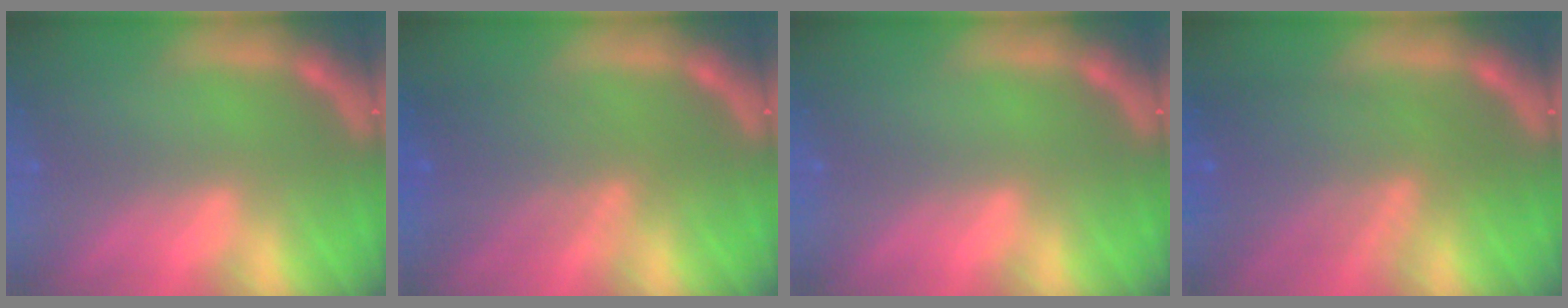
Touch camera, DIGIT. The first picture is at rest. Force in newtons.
{"total": 5.5}
{"total": 0.0}
{"total": 7.6}